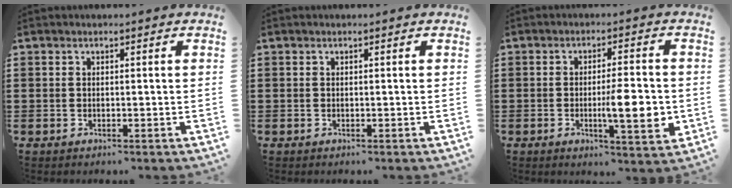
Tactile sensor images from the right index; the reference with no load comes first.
{"total": 0.0}
{"total": 8.4, "force": [-1.4, 1.6, 8.1], "torque": [-0.118, -0.011, -0.023]}